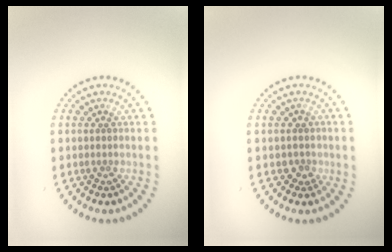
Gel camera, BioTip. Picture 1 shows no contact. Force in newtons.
{"total": 1.3, "press": 1.0, "slide": 0.7}